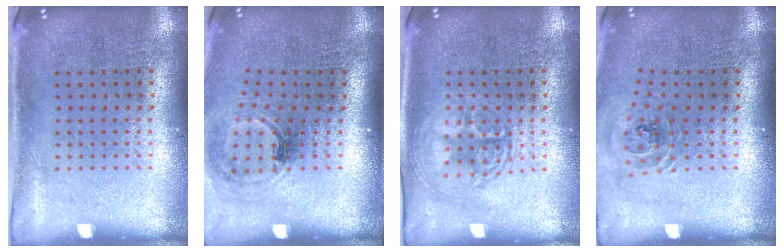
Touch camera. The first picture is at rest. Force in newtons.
{"total": 1.2, "press": 1.0, "slide": 0.6}
{"total": 1.7, "press": 1.7, "slide": 0.3}
{"total": 1.1, "press": 1.1, "slide": 0.2}